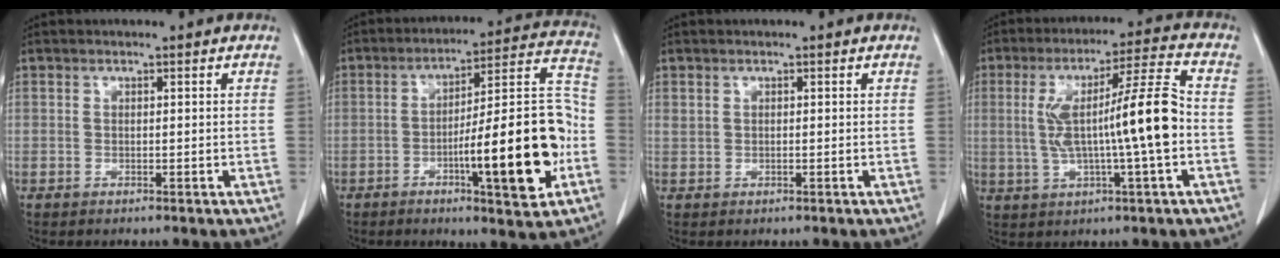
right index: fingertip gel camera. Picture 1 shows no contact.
{"total": 18.9, "force": [-5.5, 2.3, 17.9], "torque": [-0.249, 0.018, -0.076]}
{"total": 0.6, "force": [0.2, 0.4, 0.4], "torque": [-0.014, 0.004, 0.009]}
{"total": 13.7, "force": [-0.7, 0.2, 13.6], "torque": [-0.242, 0.019, -0.012]}